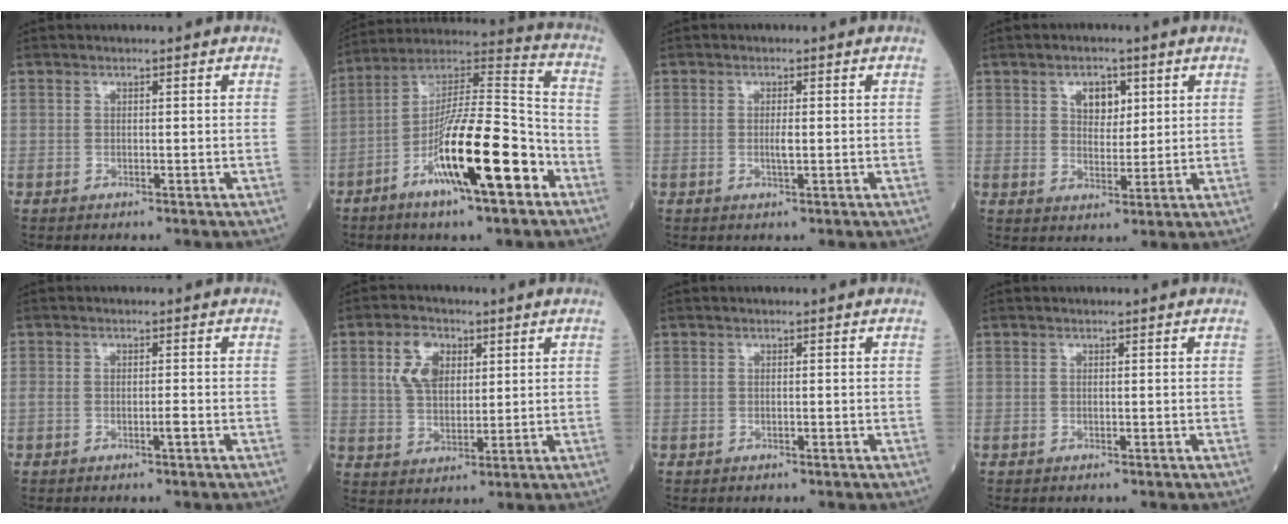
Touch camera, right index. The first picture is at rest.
{"total": 18.6, "force": [-8.0, 2.5, 16.6], "torque": [-0.295, -0.003, -0.136]}
{"total": 1.6, "force": [0.0, 0.2, 1.6], "torque": [-0.034, -0.001, 0.004]}
{"total": 4.5, "force": [1.9, 2.7, 3.0], "torque": [-0.046, 0.005, 0.034]}
{"total": 1.0, "force": [-0.4, 0.1, 0.9], "torque": [-0.021, 0.004, -0.003]}
{"total": 6.8, "force": [2.7, 4.2, 4.6], "torque": [-0.099, 0.017, 0.058]}
{"total": 0.0}
{"total": 0.0}